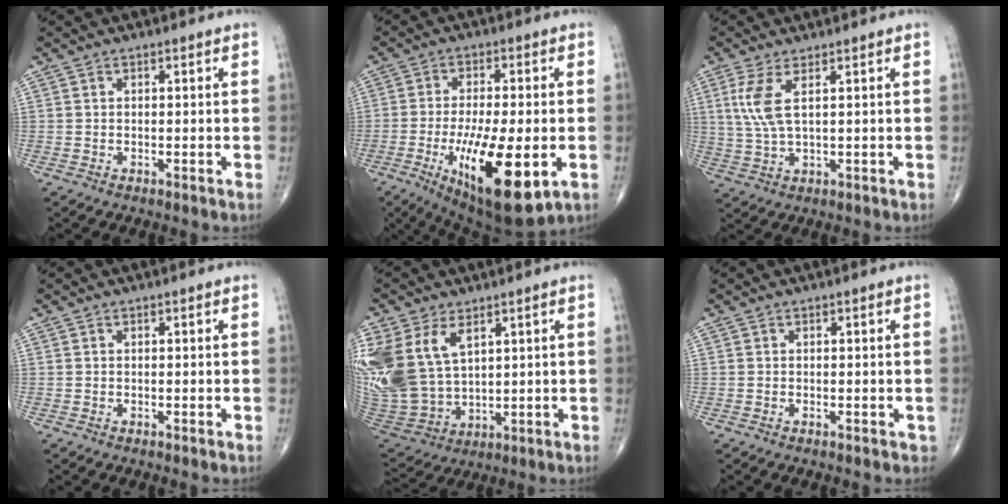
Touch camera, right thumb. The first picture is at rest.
{"total": 18.4, "force": [-5.4, 5.9, 16.6], "torque": [-0.281, -0.017, -0.071]}
{"total": 6.2, "force": [2.1, 1.9, 5.5], "torque": [-0.139, -0.008, 0.051]}
{"total": 0.0}
{"total": 18.5, "force": [6.6, 12.1, 12.4], "torque": [-0.282, -0.016, 0.148]}
{"total": 0.7, "force": [-0.1, 0.5, 0.4], "torque": [-0.003, 0.003, -0.001]}